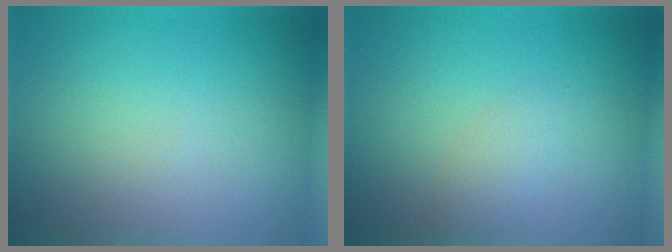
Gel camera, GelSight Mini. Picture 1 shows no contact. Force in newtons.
{"total": 1.6, "press": 1.6, "slide": 0.0}